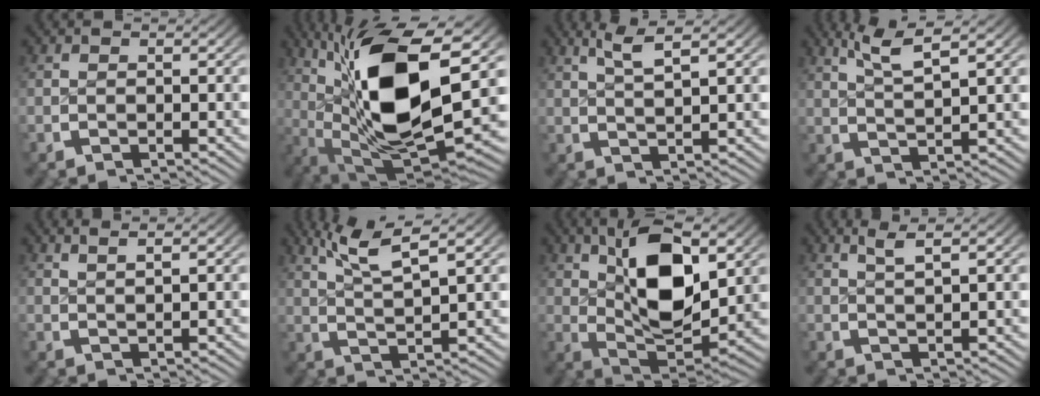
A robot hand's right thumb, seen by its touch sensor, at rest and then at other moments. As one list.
[{"total": 20.5, "force": [1.3, 11.0, 17.3], "torque": [-0.331, -0.047, 0.044]}, {"total": 3.7, "force": [2.7, 0.4, 2.5], "torque": [-0.038, 0.007, 0.051]}, {"total": 5.2, "force": [3.5, 1.1, 3.7], "torque": [-0.061, 0.003, 0.065]}, {"total": 2.5, "force": [2.1, 0.1, 1.3], "torque": [-0.015, 0.008, 0.039]}, {"total": 6.9, "force": [4.2, 2.1, 5.1], "torque": [-0.090, 0.001, 0.074]}, {"total": 11.0, "force": [1.4, 5.6, 9.4], "torque": [-0.178, -0.032, 0.041]}, {"total": 3.1, "force": [2.4, 0.2, 1.9], "torque": [-0.026, 0.008, 0.043]}]